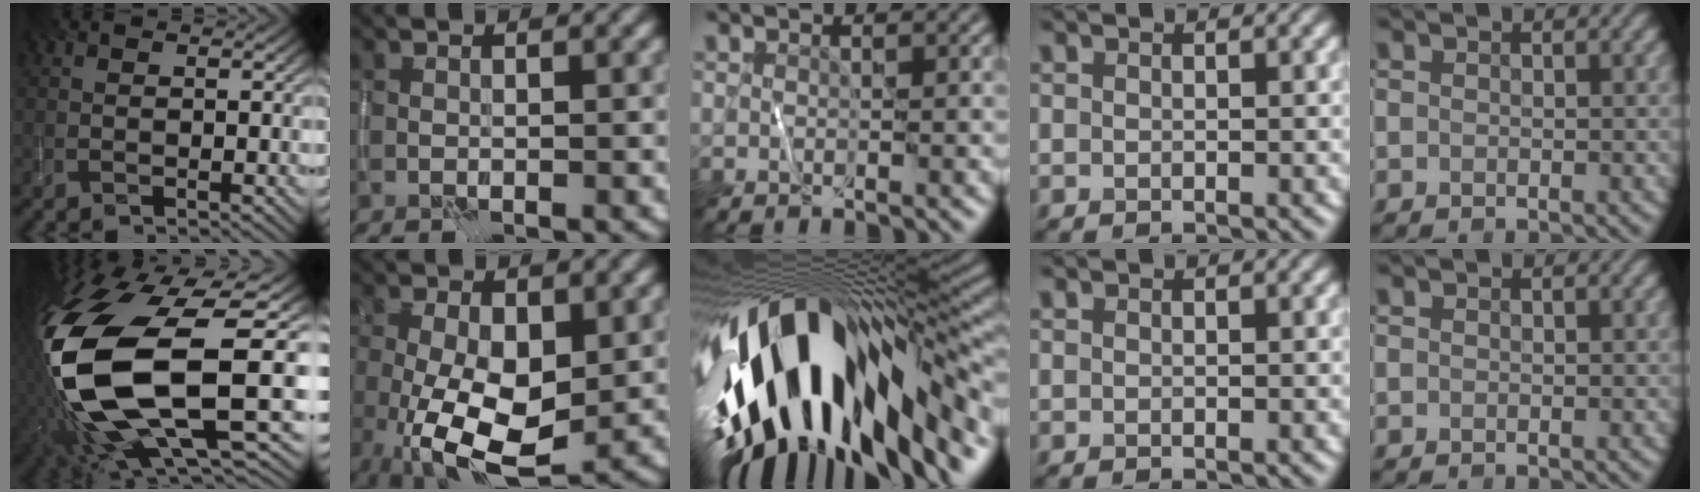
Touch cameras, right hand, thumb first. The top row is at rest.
{"thumb": {"total": 20.0, "force": [-2.6, 8.0, 18.1], "torque": [-0.404, -0.066, -0.021]}, "index": {"total": 8.8, "force": [-1.8, 4.1, 7.6], "torque": [-0.151, -0.014, -0.031]}, "middle": {"total": 18.2, "force": [-4.0, 9.0, 15.3], "torque": [-0.282, -0.039, -0.050]}}